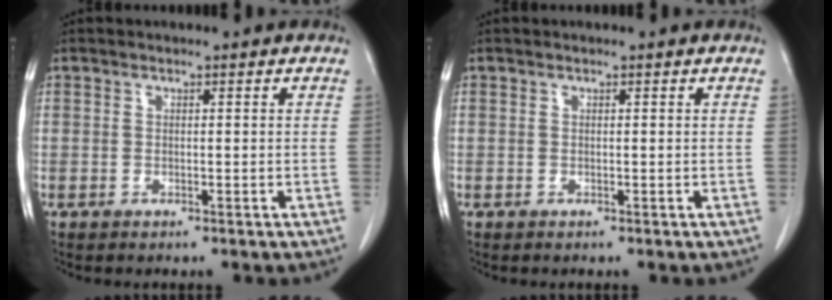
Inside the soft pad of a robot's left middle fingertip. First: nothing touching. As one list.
[{"total": 0.0}]